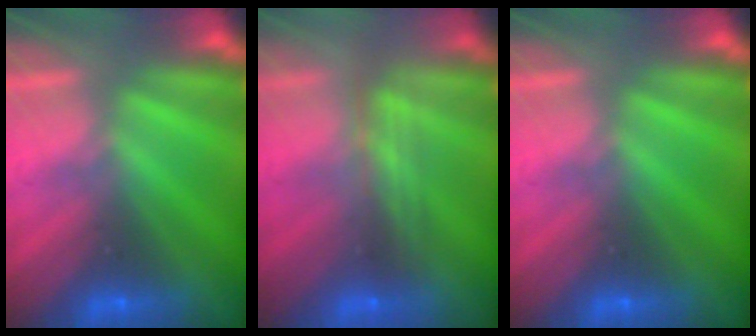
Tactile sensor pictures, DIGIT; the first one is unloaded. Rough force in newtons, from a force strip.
{"total": 2.4}
{"total": 0.0}